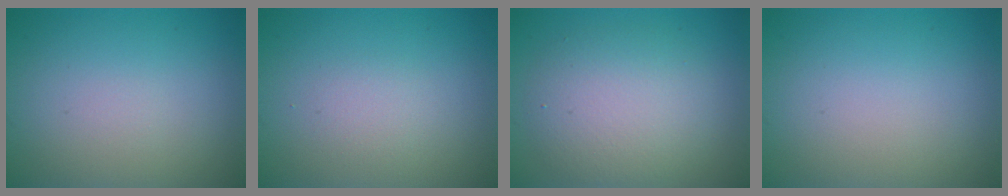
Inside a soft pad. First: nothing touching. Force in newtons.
{"total": 1.3, "press": 1.3, "slide": 0.1}
{"total": 5.2, "press": 5.2, "slide": 0.4}
{"total": 0.0}